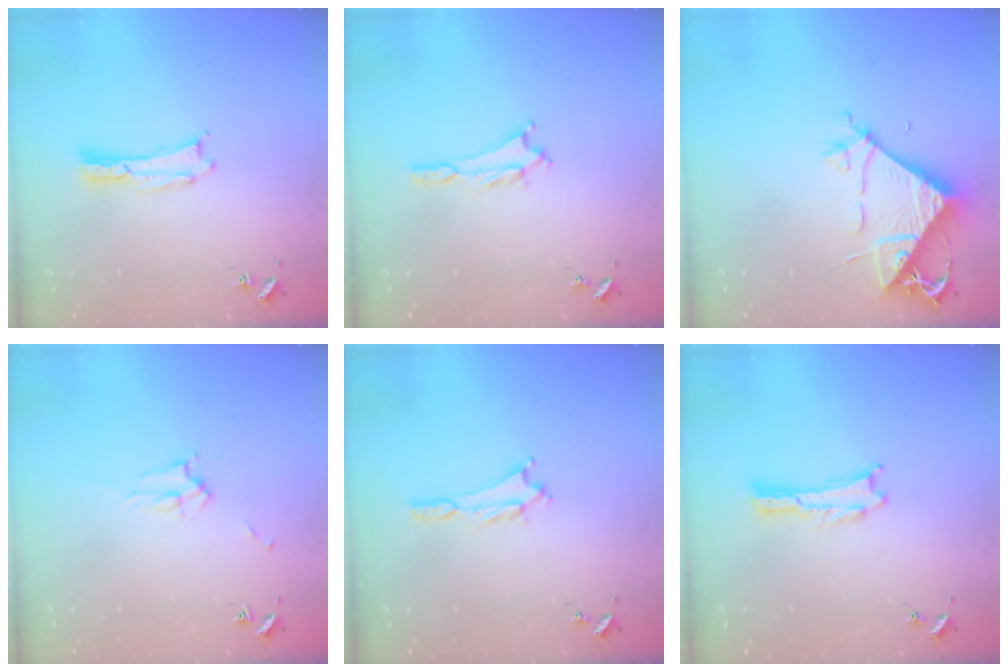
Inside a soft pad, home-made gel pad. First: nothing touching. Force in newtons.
{"total": 1.3, "press": 1.3, "slide": 0.2}
{"total": 7.6, "press": 7.5, "slide": 1.2}
{"total": 2.3, "press": 2.3, "slide": 0.3}
{"total": 1.3, "press": 1.3, "slide": 0.2}
{"total": 0.0}